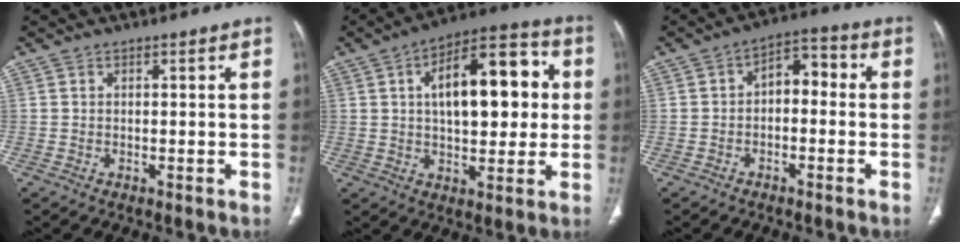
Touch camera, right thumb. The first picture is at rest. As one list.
[{"total": 18.4, "force": [3.3, 9.0, 15.7], "torque": [-0.199, 0.024, 0.045]}, {"total": 6.3, "force": [-0.5, 4.0, 4.9], "torque": [-0.054, 0.035, -0.021]}]